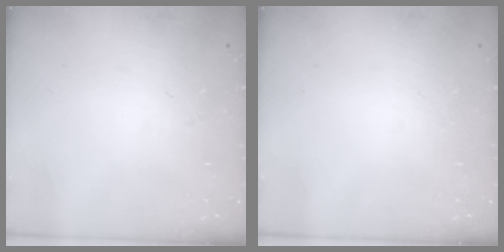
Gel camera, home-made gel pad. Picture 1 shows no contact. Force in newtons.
{"total": 0.0}